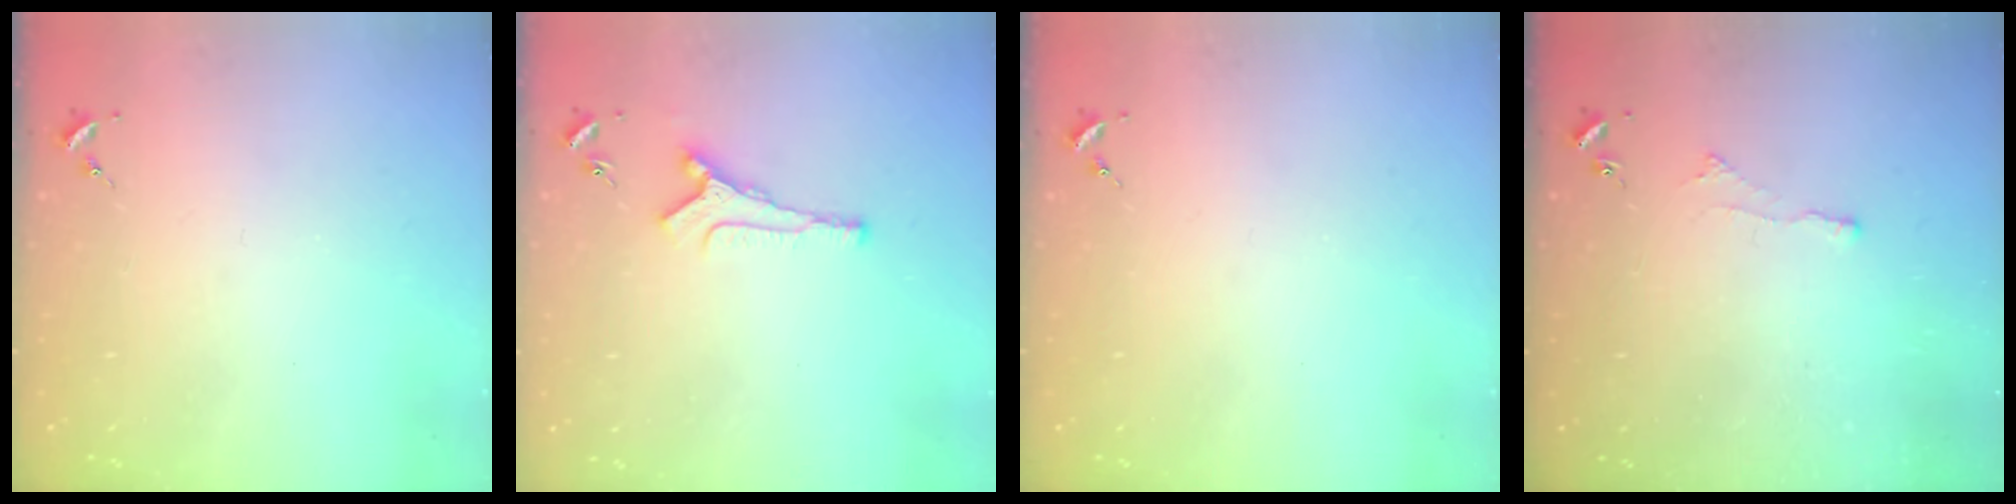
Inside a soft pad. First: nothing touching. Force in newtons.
{"total": 7.1, "press": 7.1, "slide": 0.8}
{"total": 0.0}
{"total": 2.8, "press": 2.7, "slide": 0.5}